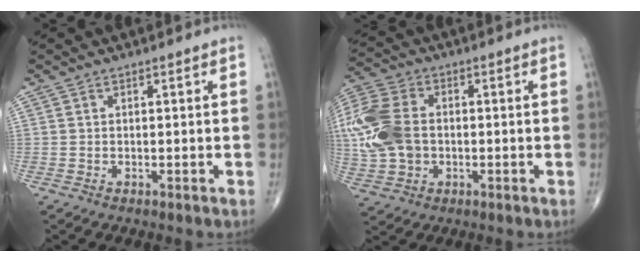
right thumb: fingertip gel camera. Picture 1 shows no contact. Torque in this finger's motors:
{"motor_torque": [0.26, 0.27, 0.87, 0.28, 0.24]}